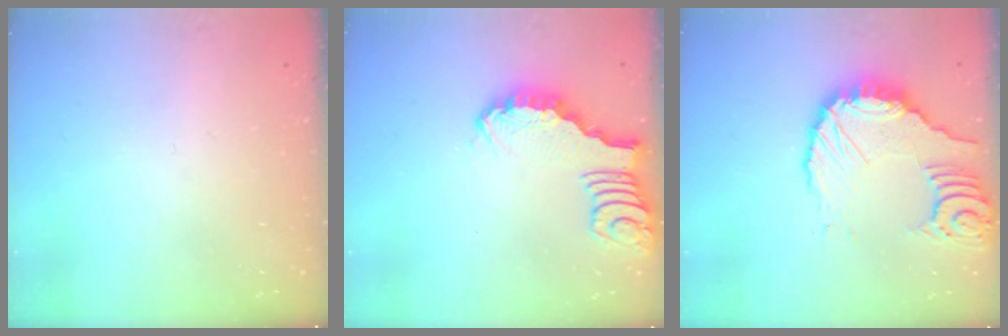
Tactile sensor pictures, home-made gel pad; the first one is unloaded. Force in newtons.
{"total": 2.2, "press": 2.2, "slide": 0.2}
{"total": 12.6, "press": 12.5, "slide": 1.6}